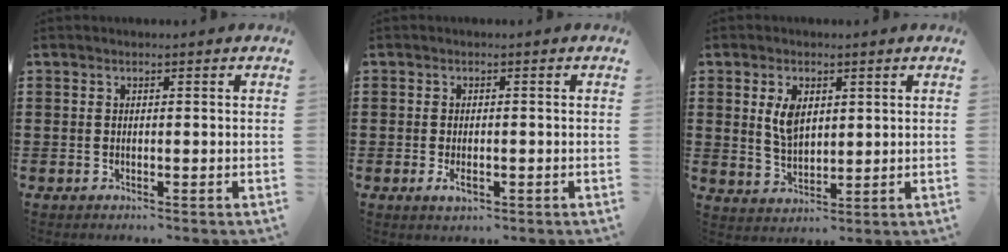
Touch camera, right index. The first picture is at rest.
{"total": 2.0, "force": [-0.6, 0.7, 1.7], "torque": [-0.034, -0.004, -0.010]}
{"total": 5.0, "force": [1.7, 2.9, 3.7], "torque": [-0.082, 0.009, 0.030]}